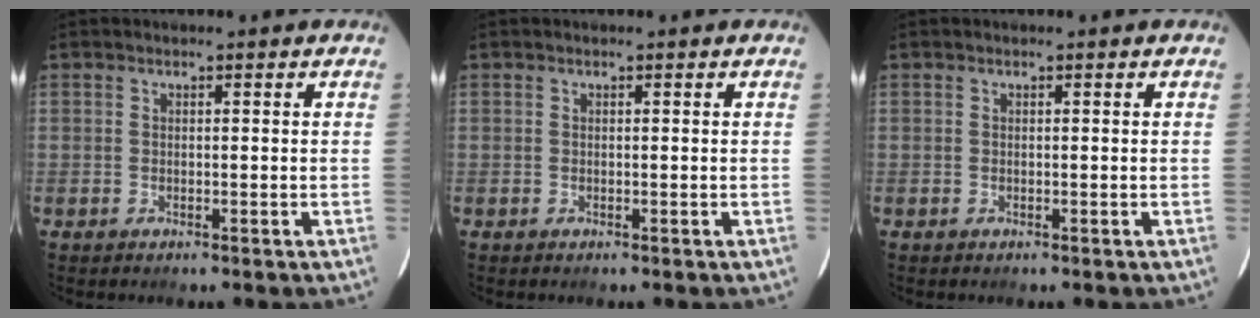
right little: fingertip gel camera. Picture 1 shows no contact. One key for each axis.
{"total": 0.0}
{"total": 0.0}